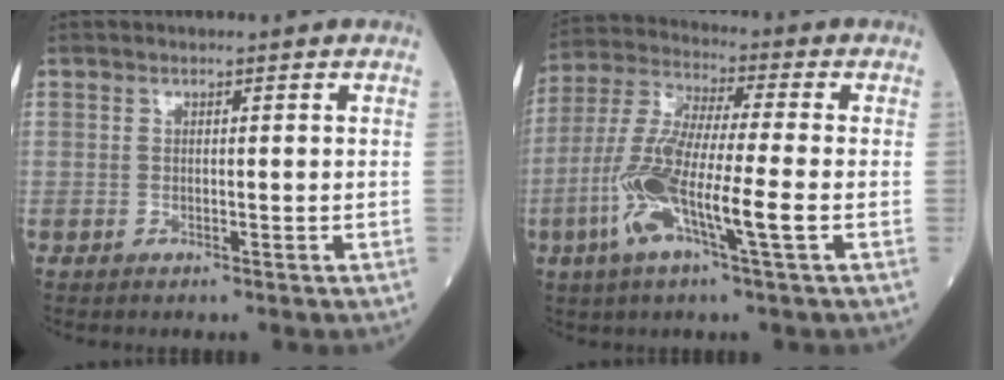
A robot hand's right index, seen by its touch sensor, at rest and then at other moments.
{"total": 12.9, "force": [-3.8, 0.9, 12.3], "torque": [-0.259, -0.006, -0.080]}